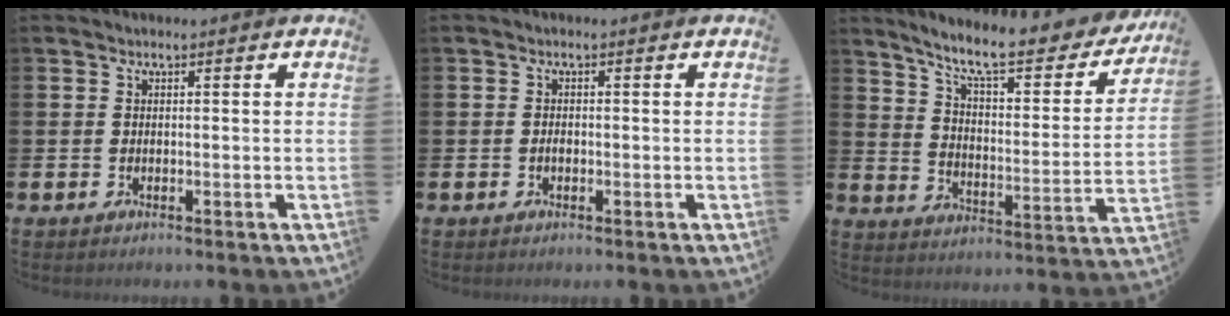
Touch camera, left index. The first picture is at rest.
{"total": 0.9, "force": [-0.3, 0.5, 0.7], "torque": [-0.013, 0.000, -0.006]}
{"total": 9.3, "force": [7.9, 1.8, 4.5], "torque": [-0.111, -0.053, 0.129]}